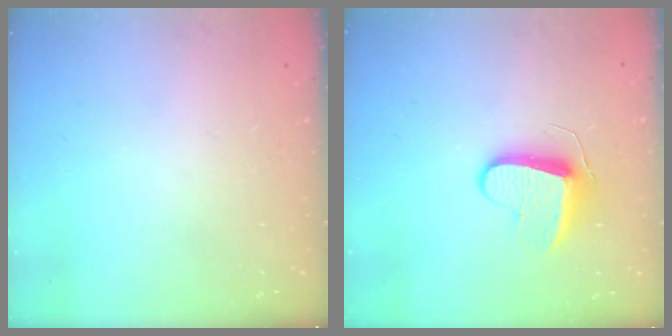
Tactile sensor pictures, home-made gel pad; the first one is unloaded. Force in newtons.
{"total": 8.8, "press": 8.8, "slide": 0.2}